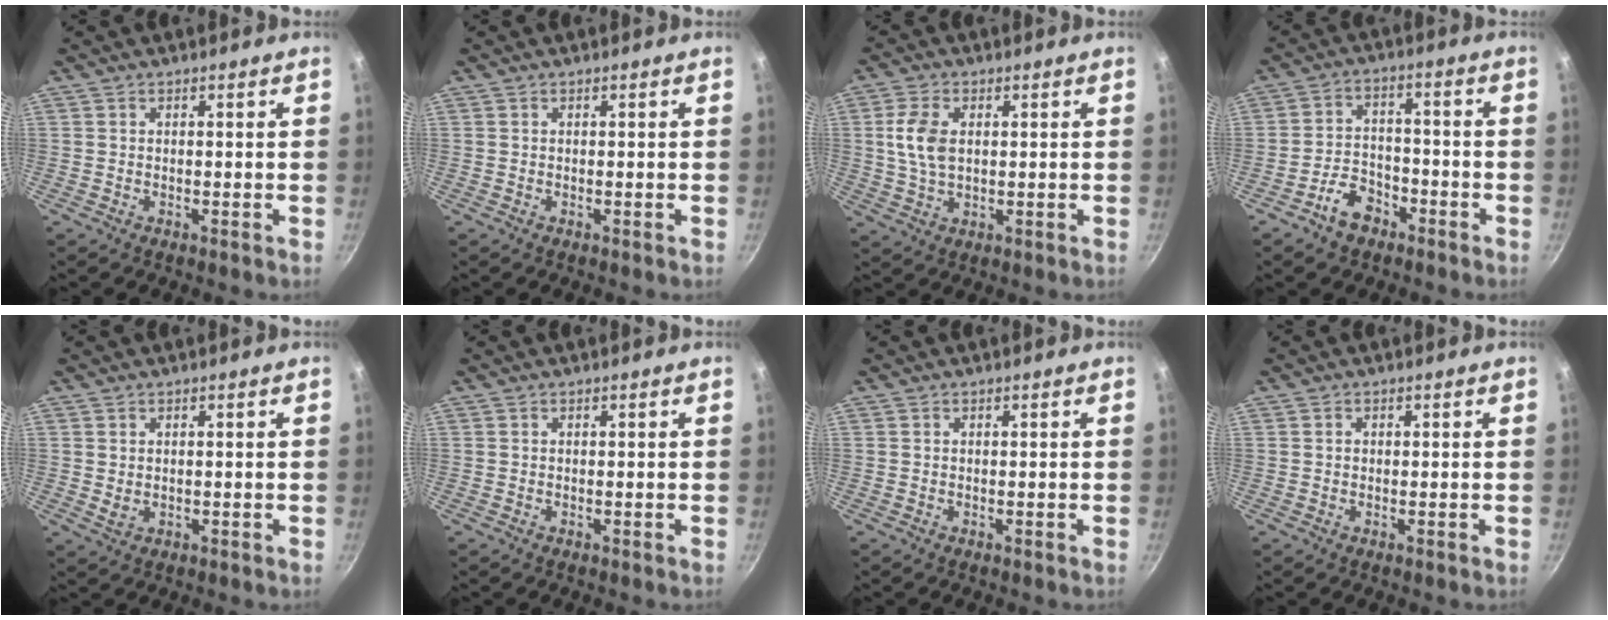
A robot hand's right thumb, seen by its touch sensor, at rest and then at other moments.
{"total": 0.0}
{"total": 7.1, "force": [1.2, 4.3, 5.5], "torque": [-0.104, 0.002, 0.023]}
{"total": 6.8, "force": [-4.3, 4.3, 2.9], "torque": [-0.030, 0.045, -0.077]}
{"total": 1.6, "force": [0.4, 1.1, 1.1], "torque": [-0.017, -0.004, 0.009]}
{"total": 0.0}
{"total": 0.0}
{"total": 0.7, "force": [0.1, 0.6, 0.3], "torque": [-0.002, 0.004, 0.001]}